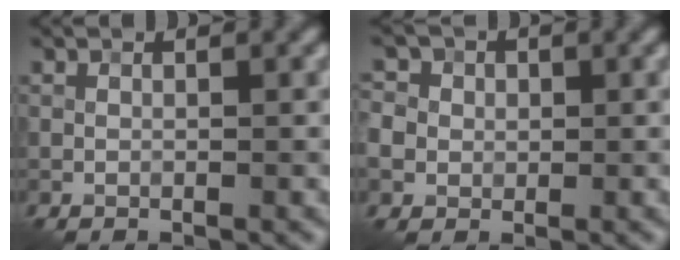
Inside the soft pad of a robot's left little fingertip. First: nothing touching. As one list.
[{"total": 5.8, "force": [0.6, 5.4, 2.1], "torque": [-0.048, 0.032, -0.016]}]